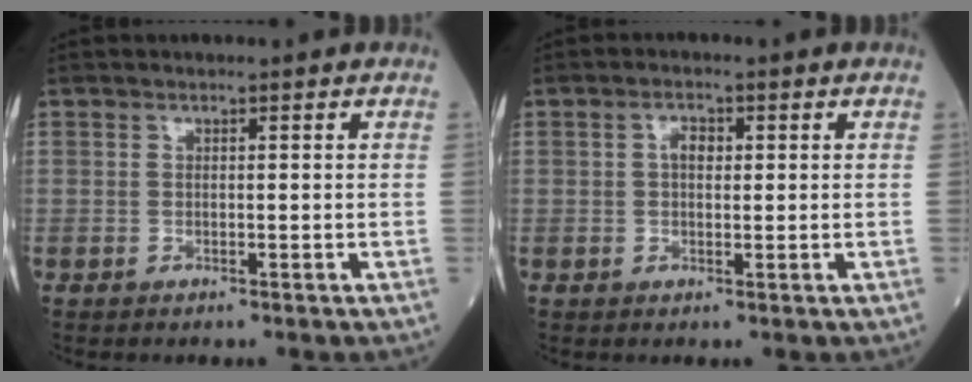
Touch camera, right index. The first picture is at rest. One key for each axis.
{"total": 2.2, "fx": 0.4, "fy": 1.3, "fz": 1.8, "tx": -0.033, "ty": 0.006, "tz": 0.006}